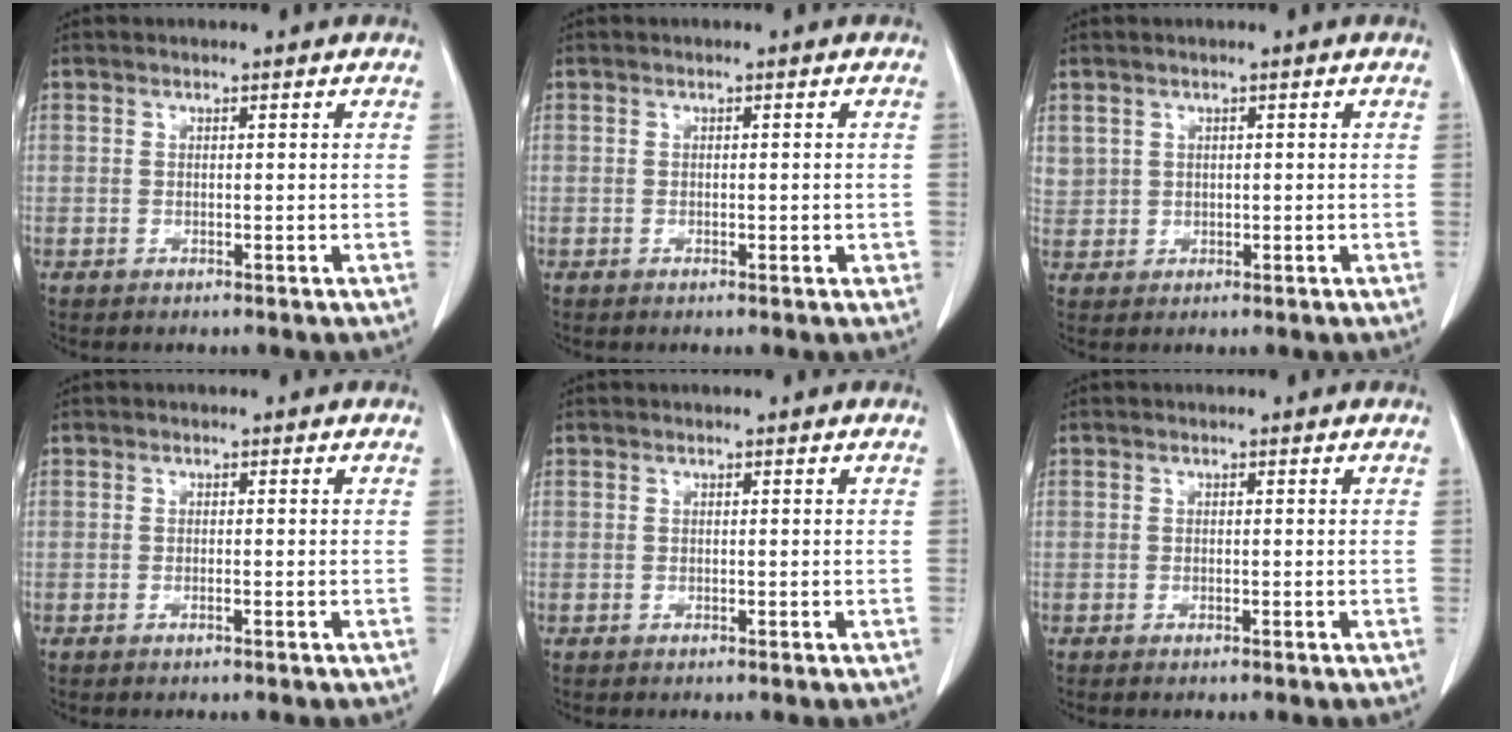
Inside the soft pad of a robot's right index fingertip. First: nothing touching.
{"total": 1.3, "force": [-0.2, 0.6, 1.1], "torque": [-0.015, 0.000, -0.001]}
{"total": 2.7, "force": [1.2, 2.3, 0.5], "torque": [-0.006, 0.008, 0.030]}
{"total": 0.6, "force": [-0.3, 0.0, 0.5], "torque": [-0.012, -0.001, -0.004]}
{"total": 0.0}
{"total": 0.0}